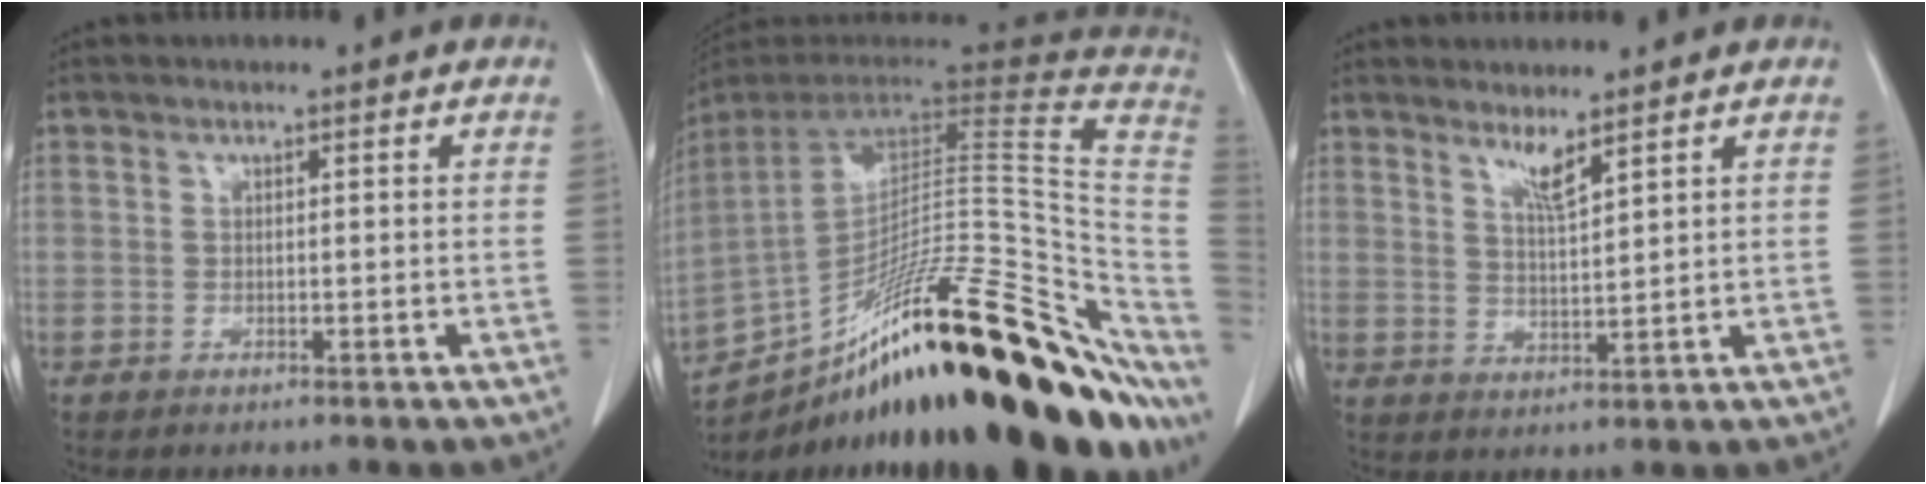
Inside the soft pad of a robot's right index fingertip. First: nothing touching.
{"total": 41.2, "force": [-21.8, 10.7, 33.2], "torque": [-0.450, -0.018, -0.318]}
{"total": 2.8, "force": [2.3, -0.5, 1.6], "torque": [-0.030, -0.017, 0.047]}